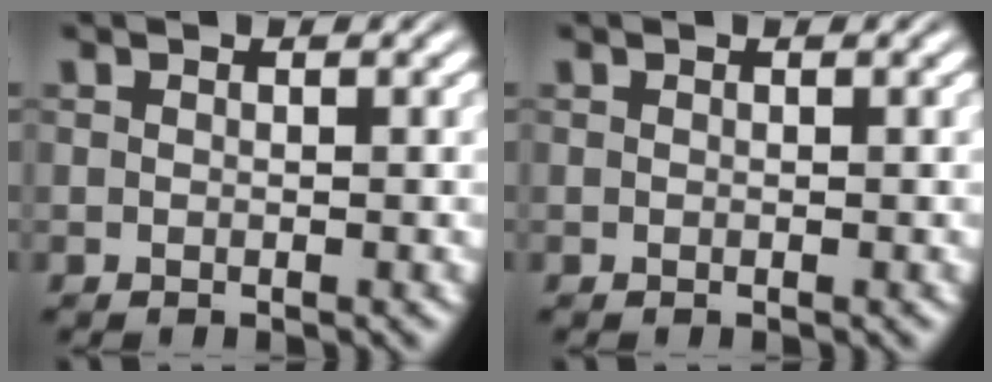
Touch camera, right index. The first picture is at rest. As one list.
[{"total": 0.0}]